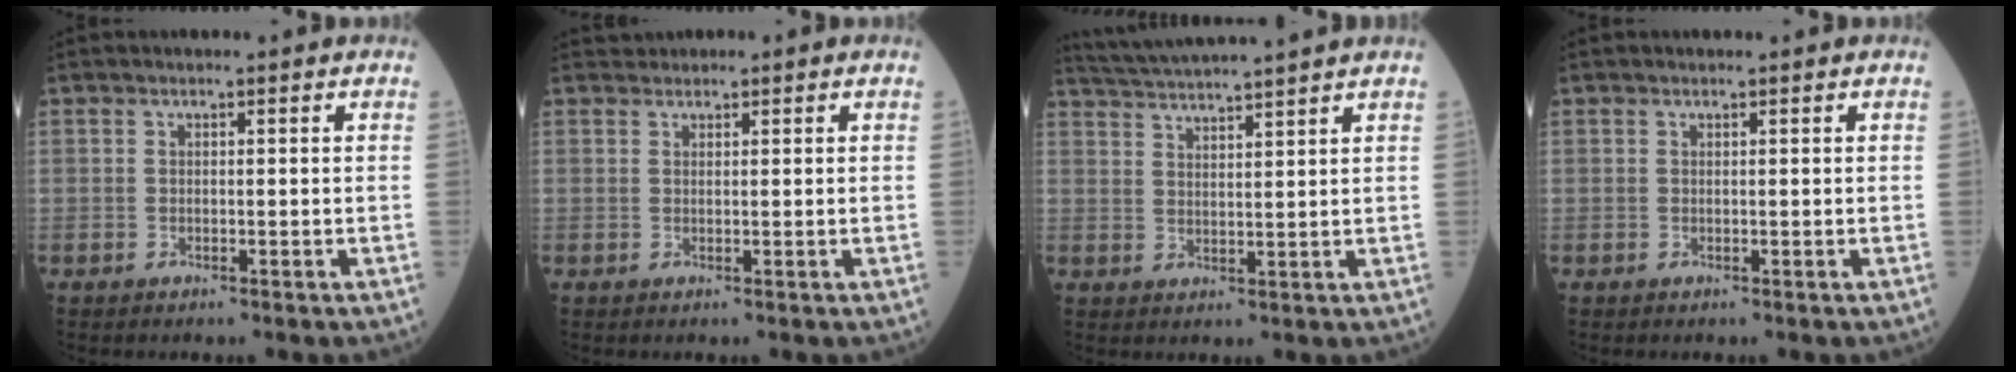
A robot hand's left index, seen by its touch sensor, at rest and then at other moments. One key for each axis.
{"total": 1.0, "fx": 0.9, "fy": 0.3, "fz": -0.2, "tx": -0.004, "ty": 0.011, "tz": 0.015}
{"total": 10.7, "fx": 9.9, "fy": -1.5, "fz": 3.8, "tx": -0.076, "ty": 0.020, "tz": 0.155}
{"total": 0.0}